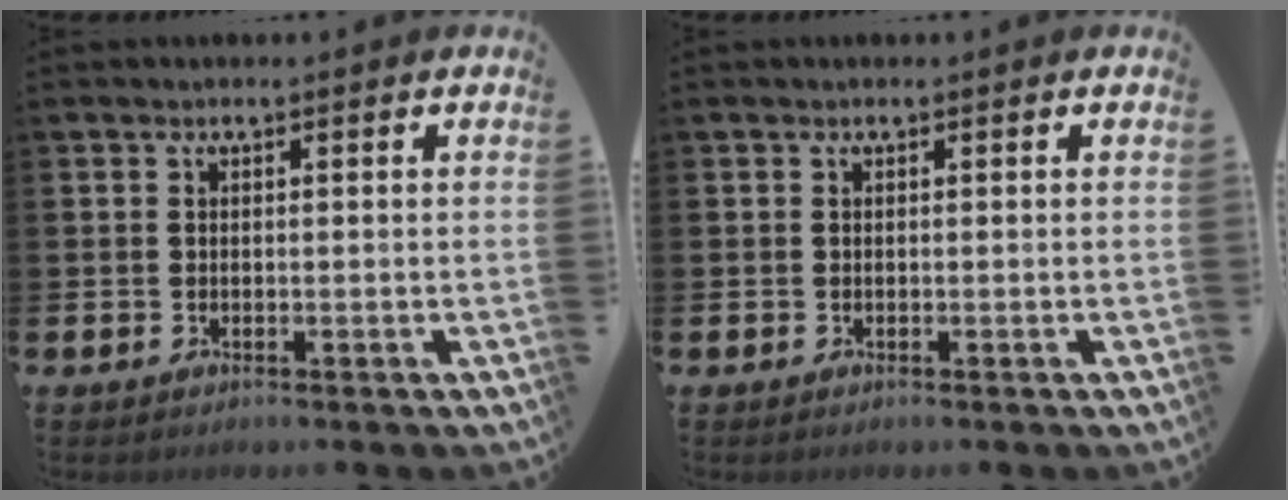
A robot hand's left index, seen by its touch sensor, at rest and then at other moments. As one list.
[{"total": 0.0}]